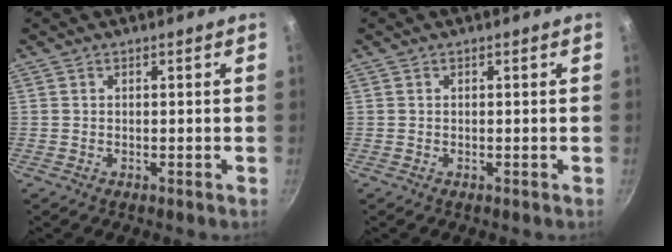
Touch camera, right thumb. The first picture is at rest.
{"total": 0.0}